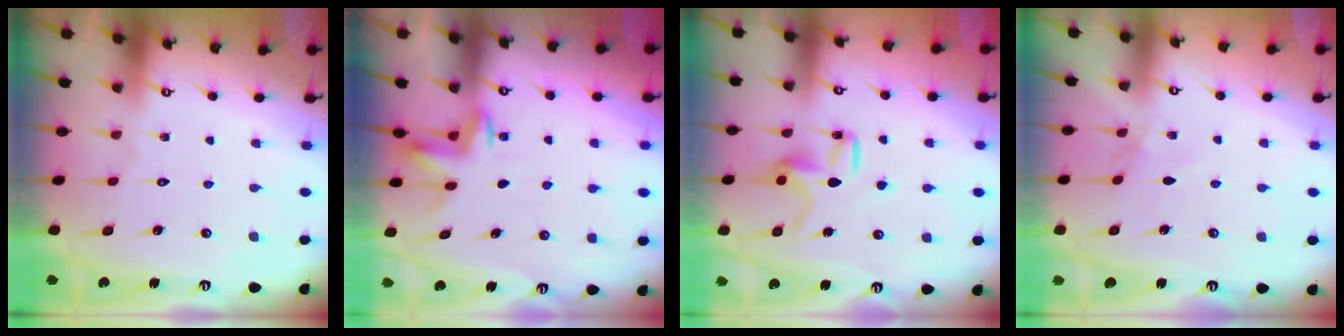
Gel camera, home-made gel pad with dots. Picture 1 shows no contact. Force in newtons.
{"total": 3.3, "press": 3.3, "slide": 0.4}
{"total": 9.5, "press": 9.4, "slide": 0.9}
{"total": 2.1, "press": 2.0, "slide": 0.4}